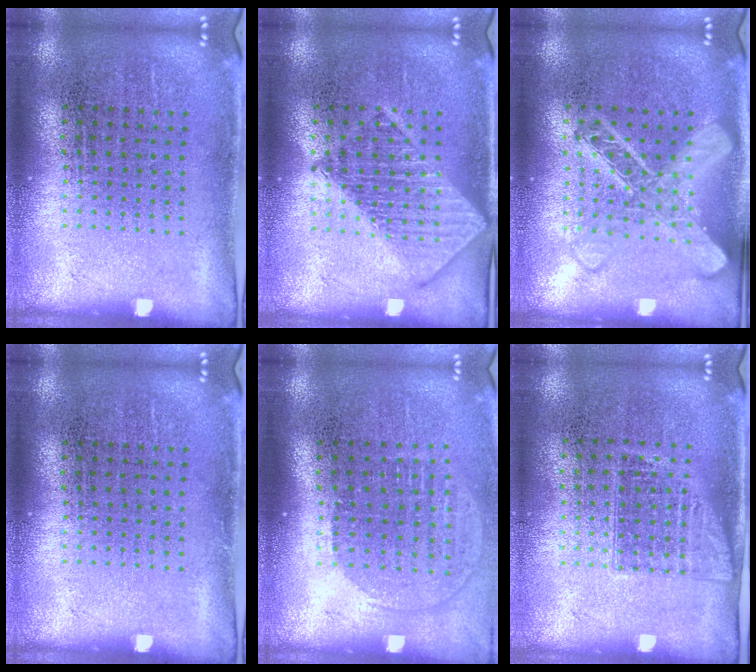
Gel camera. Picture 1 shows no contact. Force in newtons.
{"total": 2.9, "press": 2.9, "slide": 0.5}
{"total": 2.4, "press": 2.4, "slide": 0.4}
{"total": 0.0}
{"total": 1.4, "press": 1.1, "slide": 0.7}
{"total": 1.1, "press": 1.0, "slide": 0.6}